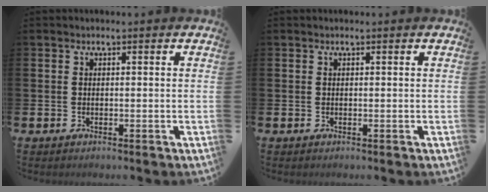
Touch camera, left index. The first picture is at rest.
{"total": 0.0}